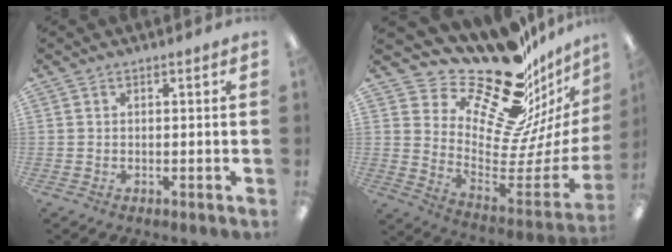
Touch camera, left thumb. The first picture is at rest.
{"total": 23.6, "force": [18.8, 9.1, 11.0], "torque": [-0.144, -0.165, 0.324]}